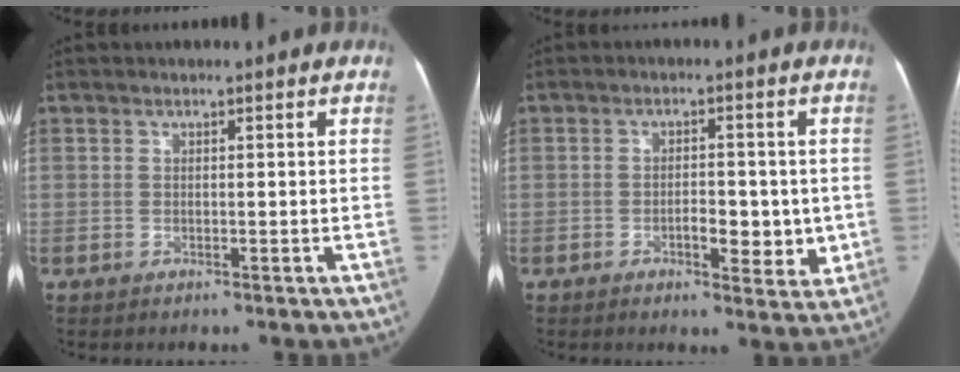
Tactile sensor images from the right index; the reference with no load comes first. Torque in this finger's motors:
{"motor_torque": [0.12, -0.17, 0.03, 0.01]}